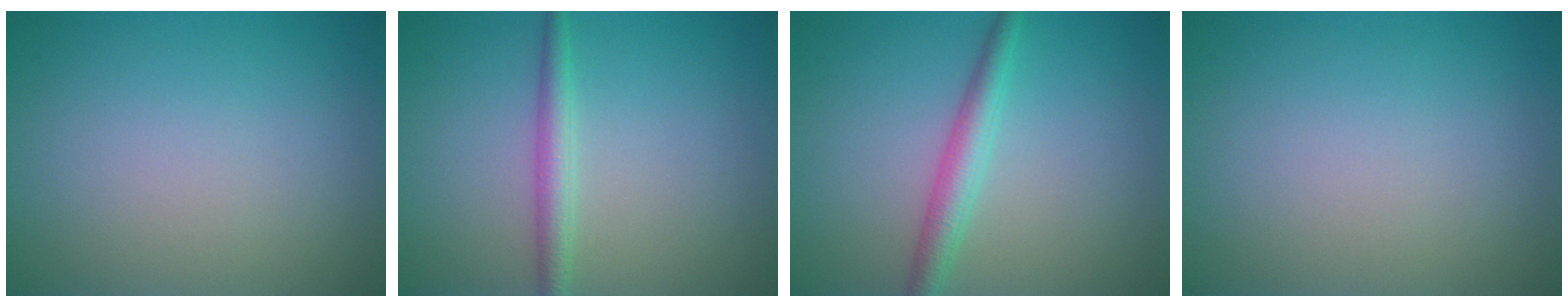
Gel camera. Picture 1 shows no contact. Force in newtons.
{"total": 2.2, "press": 2.2, "slide": 0.0}
{"total": 2.9, "press": 2.9, "slide": 0.1}
{"total": 0.0}